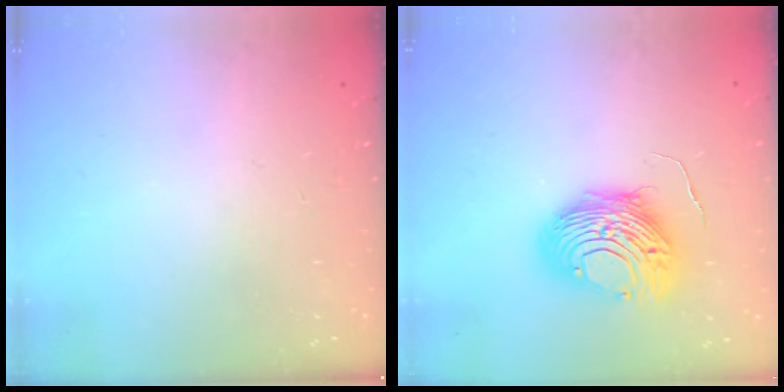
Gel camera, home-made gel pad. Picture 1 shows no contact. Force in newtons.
{"total": 13.0, "press": 12.9, "slide": 1.4}